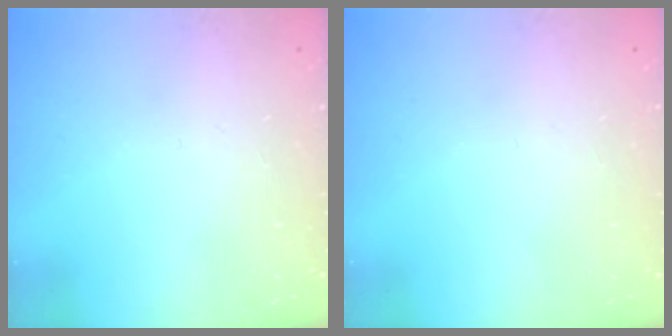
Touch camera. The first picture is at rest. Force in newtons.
{"total": 0.0}